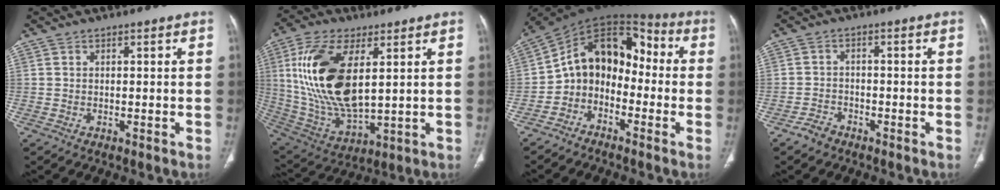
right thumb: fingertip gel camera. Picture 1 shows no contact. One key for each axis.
{"total": 20.6, "fx": 4.7, "fy": 9.8, "fz": 17.5, "tx": -0.354, "ty": -0.023, "tz": 0.097}
{"total": 12.8, "fx": -2.6, "fy": 9.5, "fz": 8.2, "tx": -0.096, "ty": 0.080, "tz": -0.064}
{"total": 2.9, "fx": -2.3, "fy": 1.6, "fz": 0.6, "tx": -0.014, "ty": 0.014, "tz": -0.041}